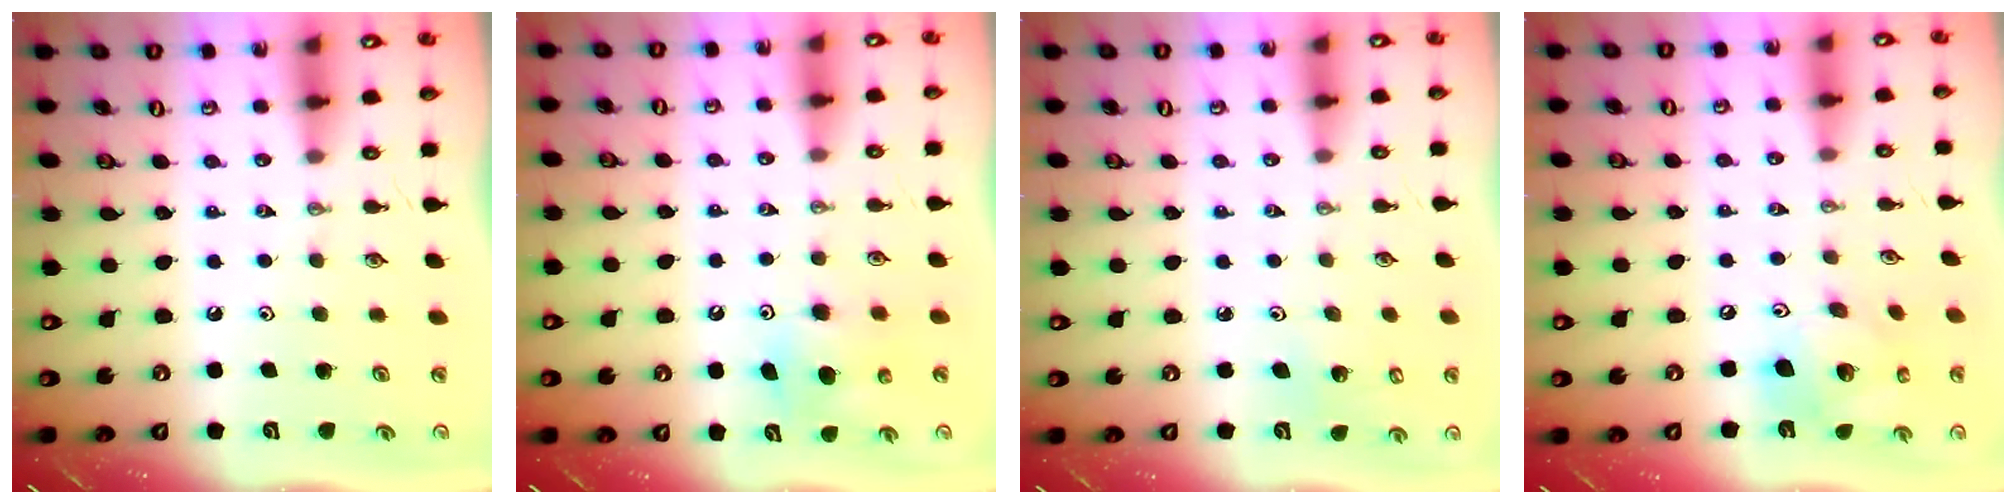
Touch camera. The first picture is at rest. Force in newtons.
{"total": 6.9, "press": 6.8, "slide": 1.3}
{"total": 2.7, "press": 2.6, "slide": 1.0}
{"total": 15.6, "press": 15.4, "slide": 2.5}